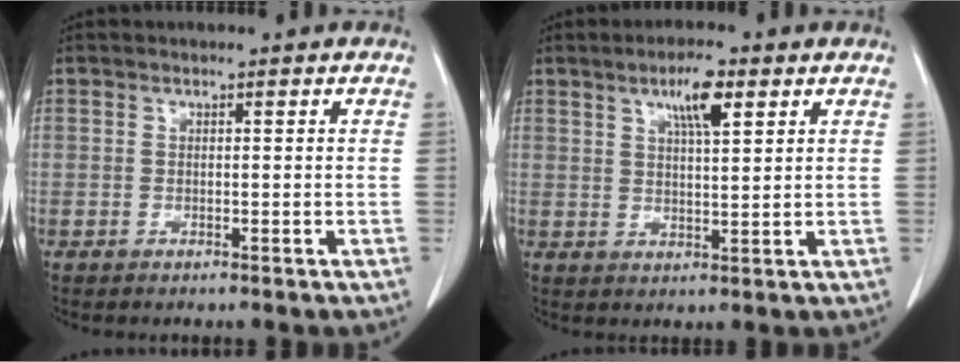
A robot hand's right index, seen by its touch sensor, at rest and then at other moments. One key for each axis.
{"total": 5.7, "fx": 3.0, "fy": 1.1, "fz": 4.7, "tx": -0.083, "ty": 0.002, "tz": 0.050}